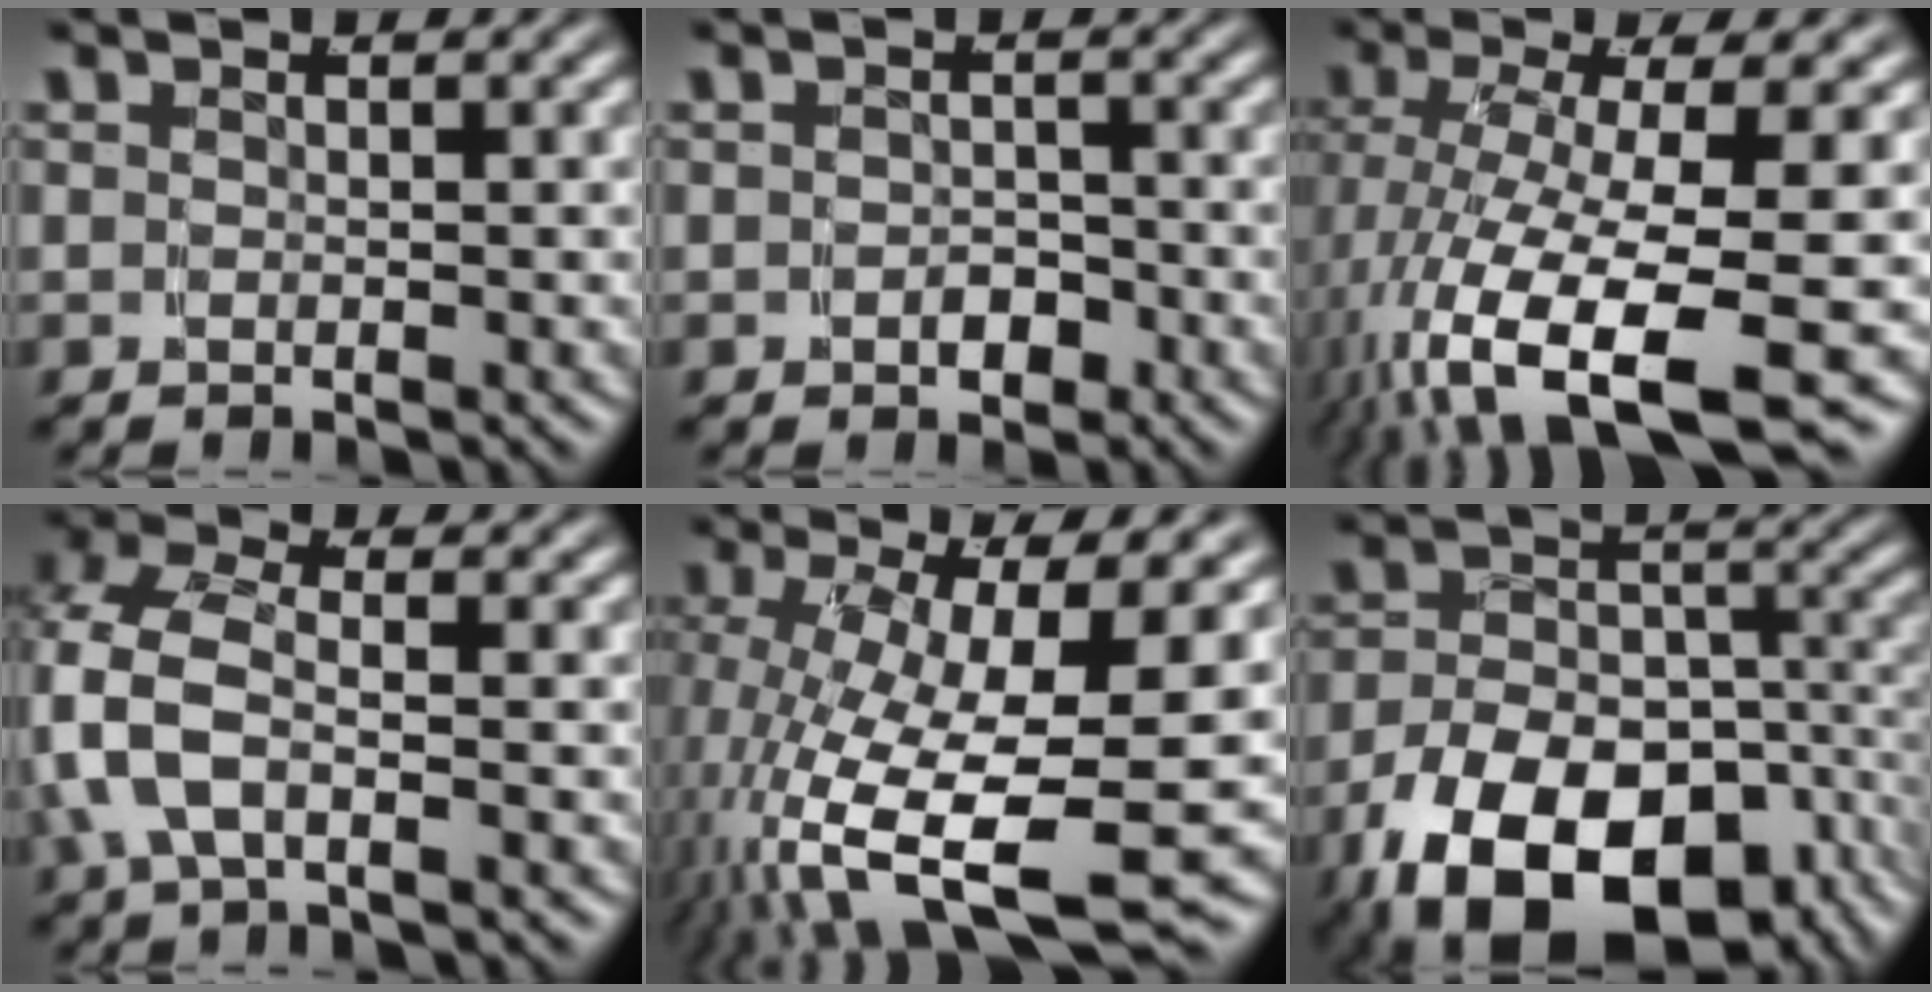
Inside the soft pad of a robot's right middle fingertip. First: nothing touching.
{"total": 1.8, "force": [-1.0, 1.4, 0.5], "torque": [0.001, -0.003, -0.015]}
{"total": 10.4, "force": [-3.3, 4.2, 8.9], "torque": [-0.171, -0.037, -0.027]}
{"total": 6.0, "force": [0.1, 4.6, 3.9], "torque": [-0.112, -0.010, -0.004]}
{"total": 13.1, "force": [-4.6, 6.1, 10.6], "torque": [-0.201, -0.051, -0.043]}
{"total": 14.3, "force": [-7.5, 8.1, 9.2], "torque": [-0.142, -0.037, -0.100]}